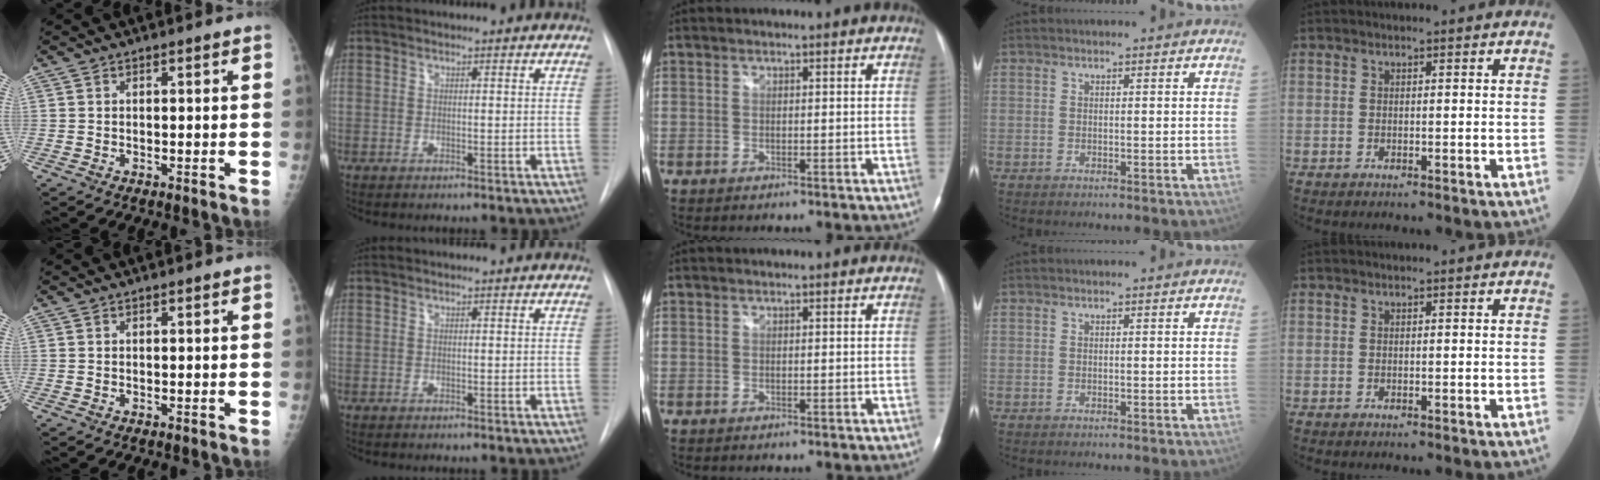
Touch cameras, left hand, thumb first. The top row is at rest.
{}